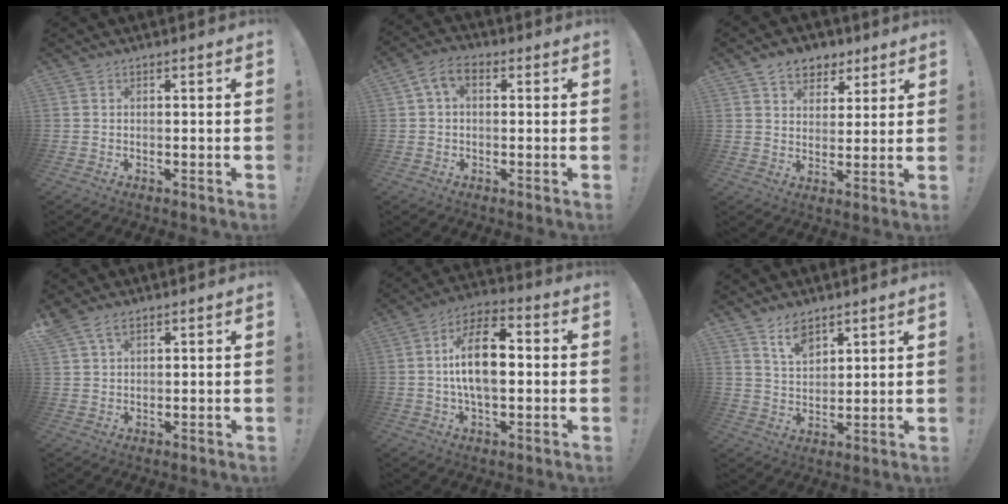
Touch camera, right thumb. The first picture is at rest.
{"total": 5.9, "force": [1.3, 3.7, 4.4], "torque": [-0.077, 0.007, 0.028]}
{"total": 8.4, "force": [5.2, 6.0, 2.5], "torque": [-0.030, -0.031, 0.101]}
{"total": 4.7, "force": [3.0, 2.5, 2.5], "torque": [-0.048, -0.008, 0.060]}
{"total": 14.6, "force": [0.1, 7.6, 12.4], "torque": [-0.210, 0.014, 0.000]}
{"total": 8.0, "force": [6.0, 4.1, 3.4], "torque": [-0.058, -0.034, 0.111]}